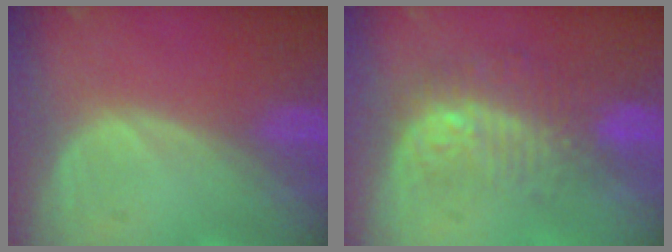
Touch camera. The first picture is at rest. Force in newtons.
{"total": 9.7, "press": 8.3, "slide": 5.1}